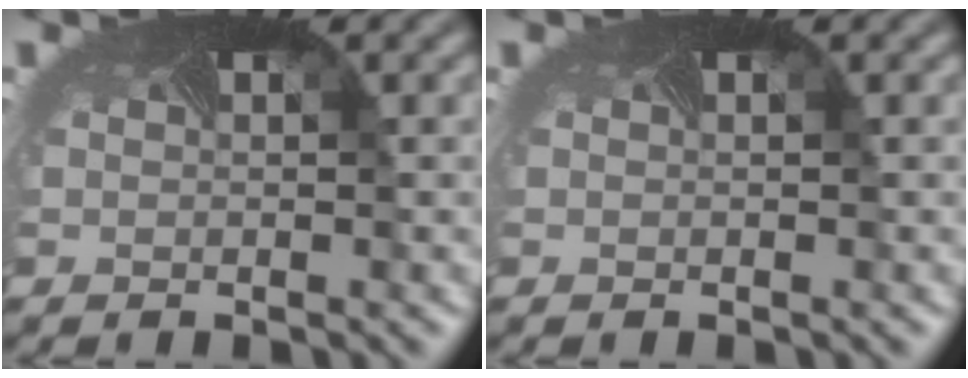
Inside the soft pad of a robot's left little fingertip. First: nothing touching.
{"total": 0.0}